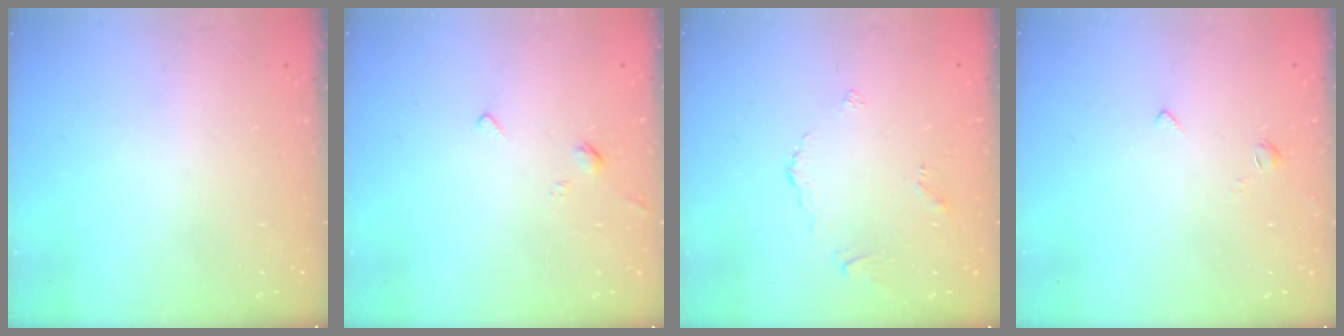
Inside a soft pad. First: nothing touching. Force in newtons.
{"total": 2.4, "press": 2.4, "slide": 0.5}
{"total": 2.4, "press": 2.4, "slide": 0.5}
{"total": 2.2, "press": 2.2, "slide": 0.5}